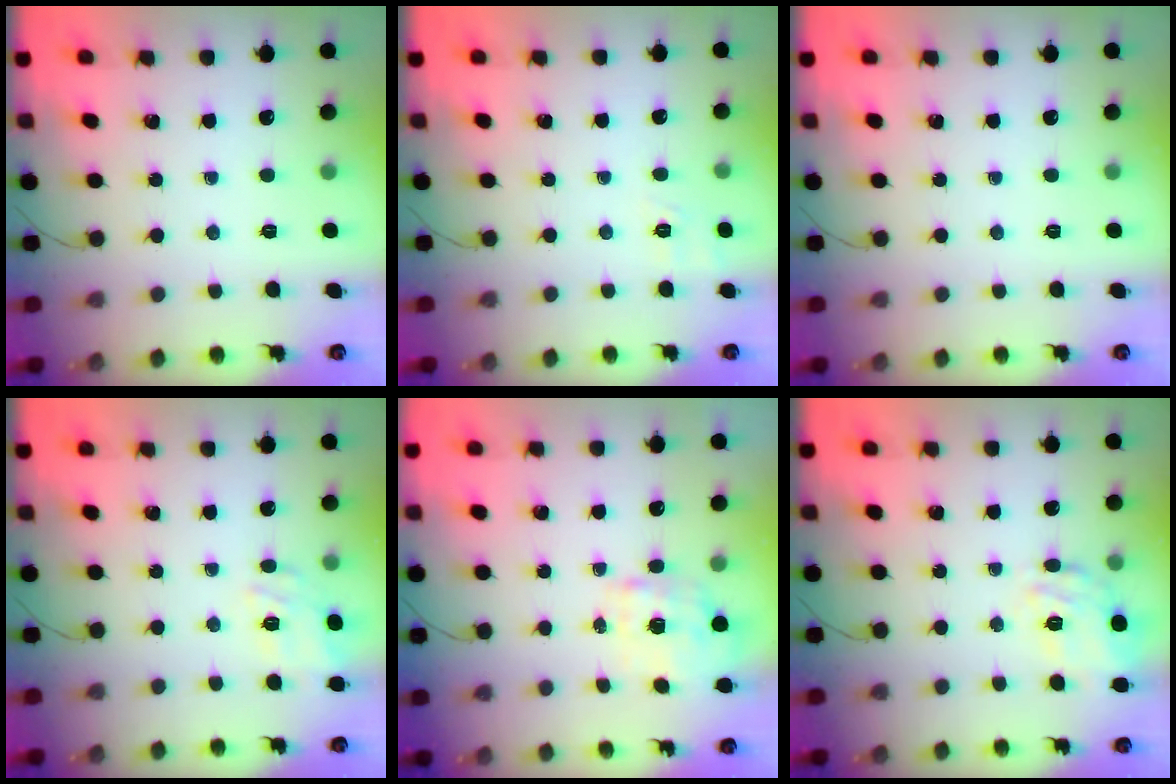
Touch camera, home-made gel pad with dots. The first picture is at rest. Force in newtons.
{"total": 1.9, "press": 0.7, "slide": 1.7}
{"total": 0.0}
{"total": 13.0, "press": 13.0, "slide": 0.7}
{"total": 1.2, "press": 1.0, "slide": 0.7}
{"total": 12.0, "press": 11.8, "slide": 1.9}